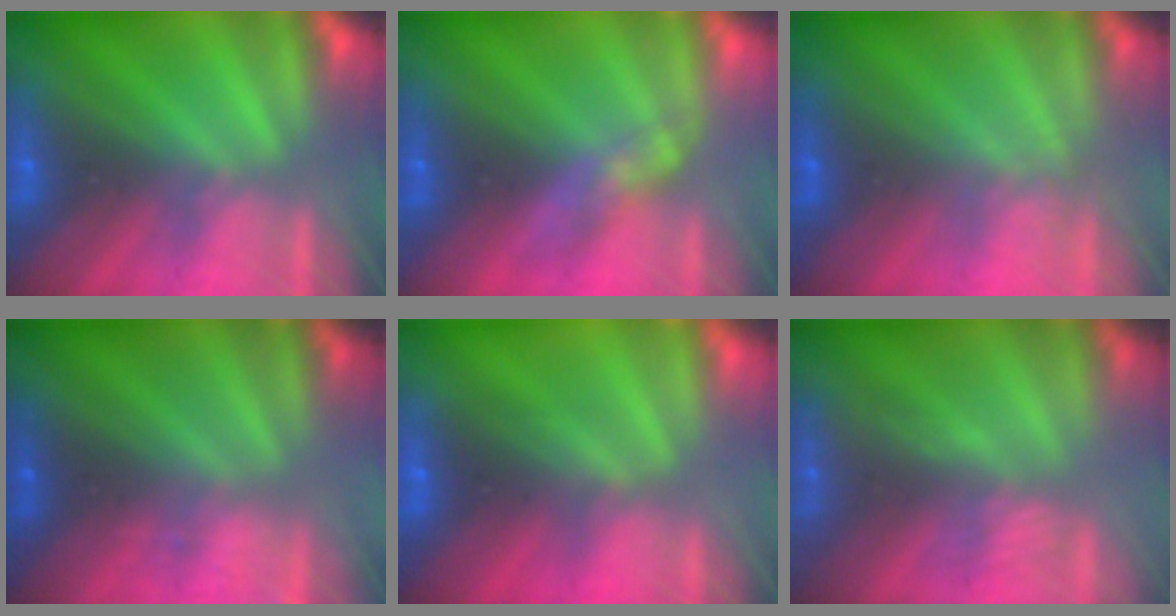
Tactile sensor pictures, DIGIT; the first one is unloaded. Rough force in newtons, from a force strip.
{"total": 2.7}
{"total": 1.1}
{"total": 1.6}
{"total": 2.8}
{"total": 3.7}